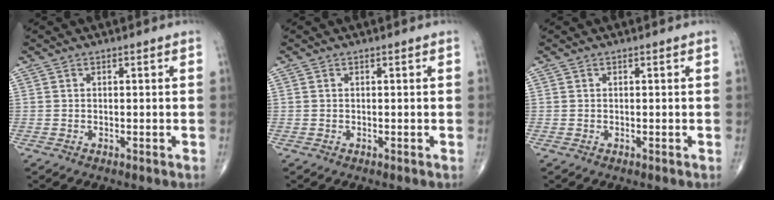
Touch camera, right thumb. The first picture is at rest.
{"total": 0.0}
{"total": 0.0}